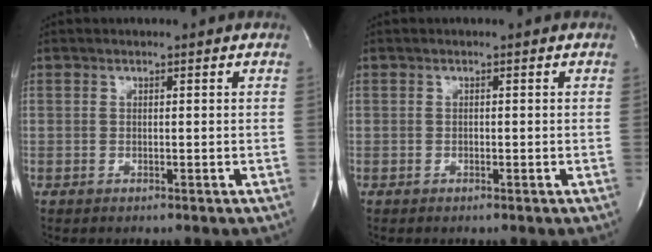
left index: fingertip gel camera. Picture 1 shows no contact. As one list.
[{"total": 0.0}]